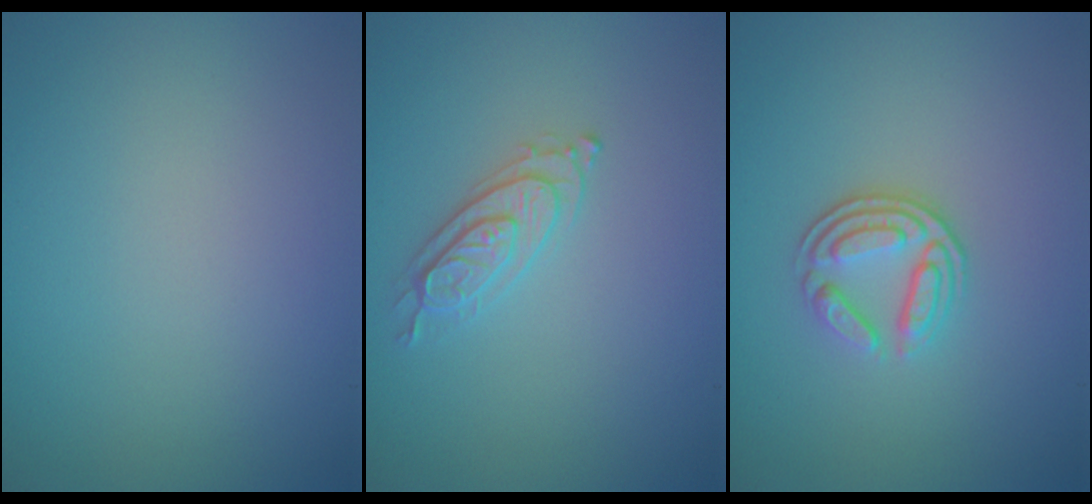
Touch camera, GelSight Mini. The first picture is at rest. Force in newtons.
{"total": 2.2, "press": 2.2, "slide": 0.3}
{"total": 3.6, "press": 2.7, "slide": 2.4}